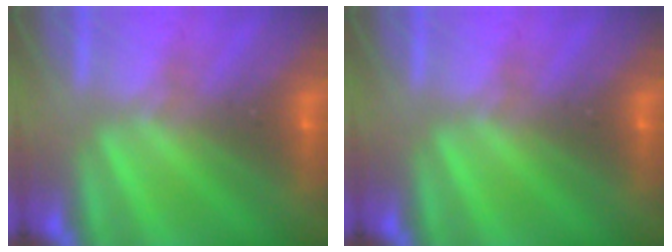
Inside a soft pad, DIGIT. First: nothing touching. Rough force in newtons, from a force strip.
{"total": 0.0}